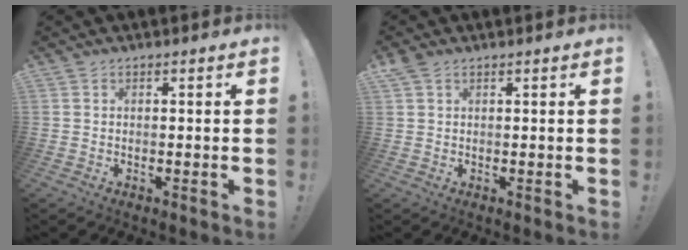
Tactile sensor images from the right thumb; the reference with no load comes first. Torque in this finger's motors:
{"motor_torque": [0.02, 0.08, 0.10, 0.04, 0.00]}